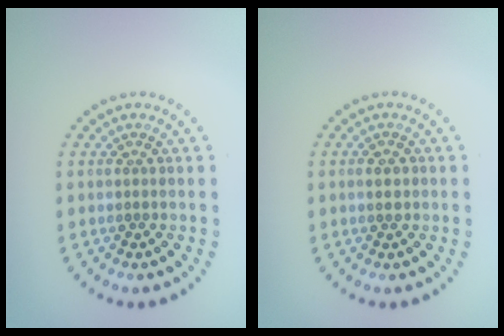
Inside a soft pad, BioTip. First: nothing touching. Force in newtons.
{"total": 1.2, "press": 1.1, "slide": 0.1}